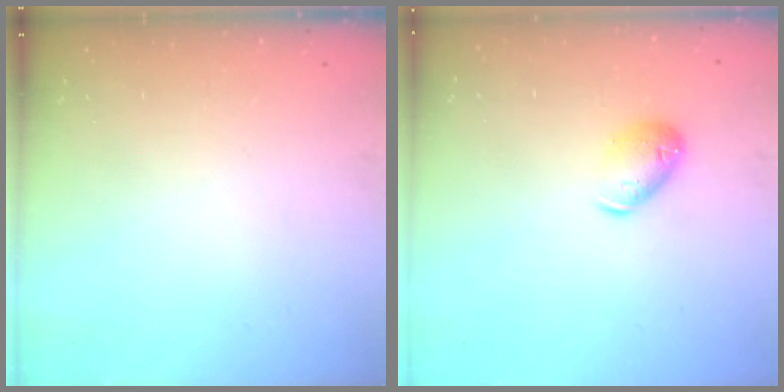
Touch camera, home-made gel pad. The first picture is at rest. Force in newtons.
{"total": 8.3, "press": 8.2, "slide": 1.2}